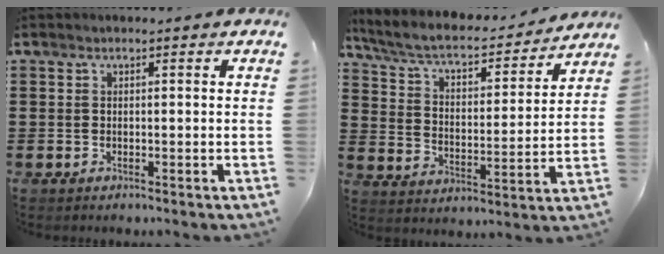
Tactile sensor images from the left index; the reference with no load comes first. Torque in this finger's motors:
{"motor_torque": [0.27, -0.23, 0.23, 0.08]}